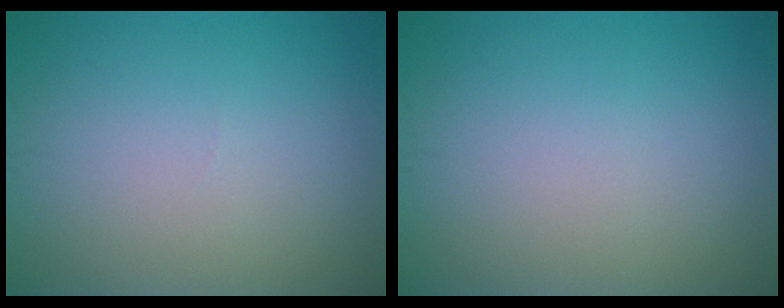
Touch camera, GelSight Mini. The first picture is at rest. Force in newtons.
{"total": 0.0}